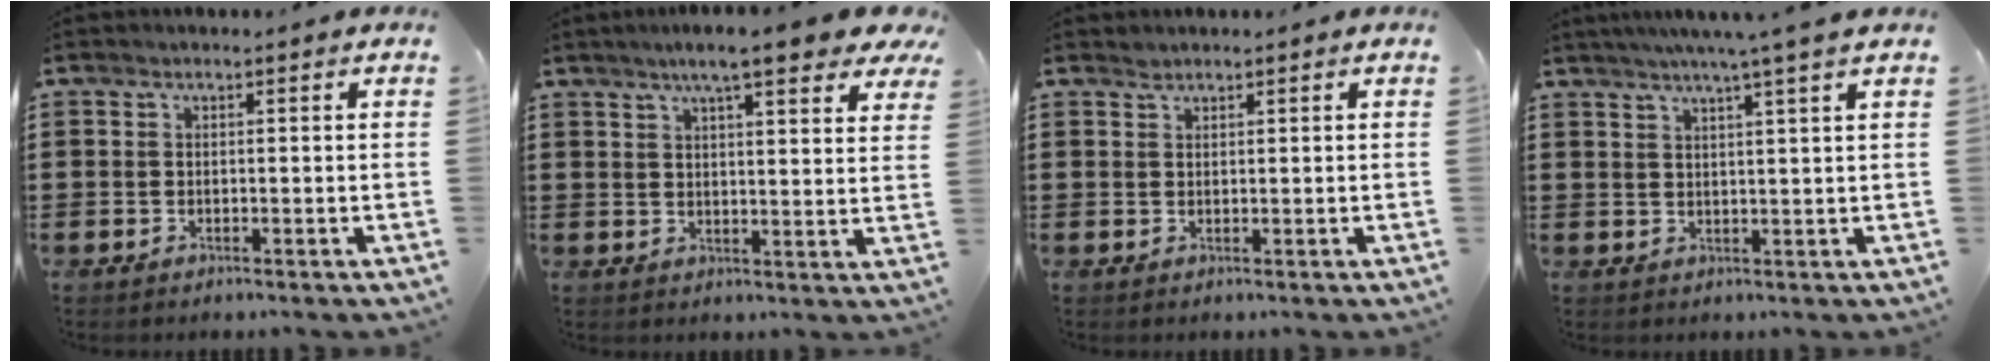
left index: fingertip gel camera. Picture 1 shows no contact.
{"total": 7.8, "force": [6.2, 0.9, 4.6], "torque": [-0.091, -0.014, 0.107]}
{"total": 0.9, "force": [0.9, 0.2, 0.1], "torque": [-0.004, 0.000, 0.018]}
{"total": 4.1, "force": [3.1, -1.0, 2.5], "torque": [-0.055, -0.009, 0.052]}